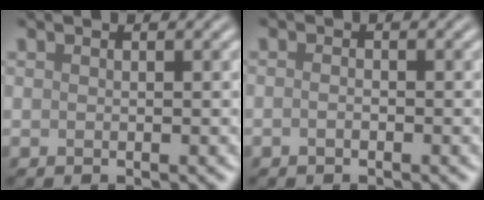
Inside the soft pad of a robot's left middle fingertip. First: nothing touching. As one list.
[{"total": 0.6, "force": [-0.3, 0.2, 0.4], "torque": [-0.011, 0.003, -0.007]}]